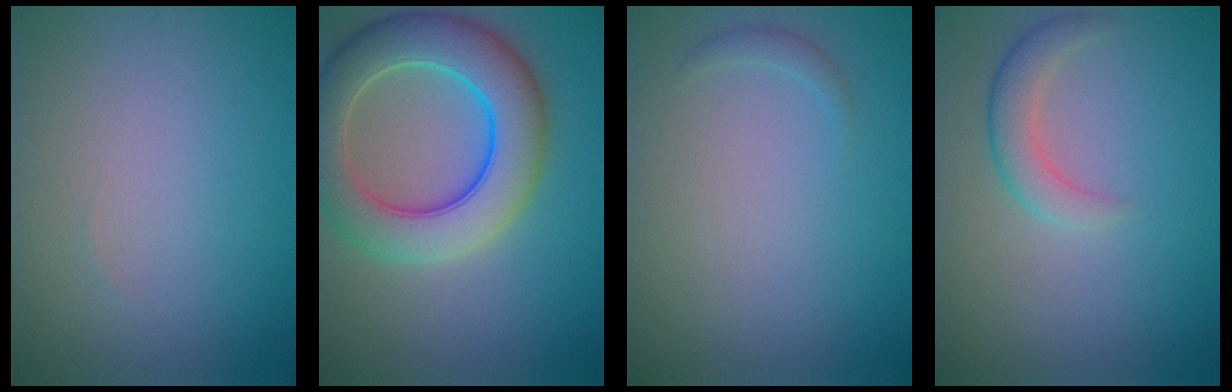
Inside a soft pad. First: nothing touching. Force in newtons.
{"total": 8.8, "press": 8.8, "slide": 0.4}
{"total": 0.8, "press": 0.8, "slide": 0.0}
{"total": 2.5, "press": 2.5, "slide": 0.2}